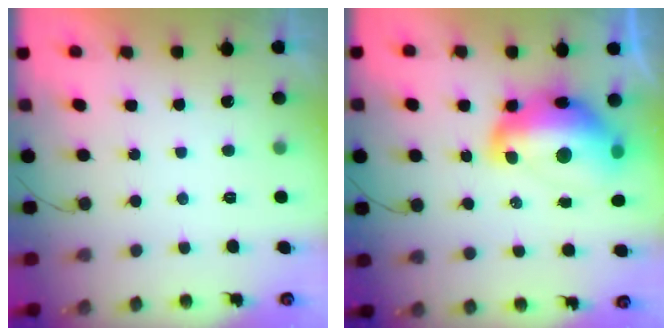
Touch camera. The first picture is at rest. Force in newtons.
{"total": 17.0, "press": 16.9, "slide": 1.3}